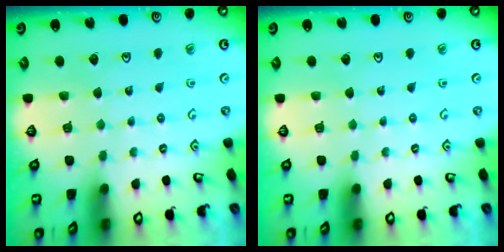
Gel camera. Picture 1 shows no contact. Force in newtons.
{"total": 0.0}